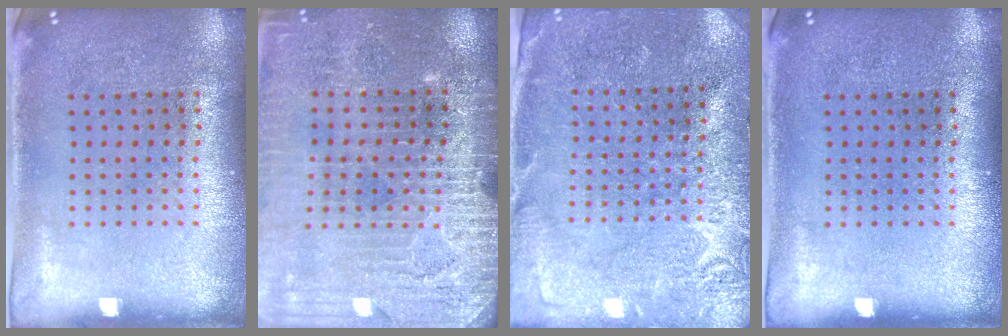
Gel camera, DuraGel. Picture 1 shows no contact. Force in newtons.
{"total": 3.2, "press": 3.2, "slide": 0.3}
{"total": 2.8, "press": 2.8, "slide": 0.1}
{"total": 0.0}